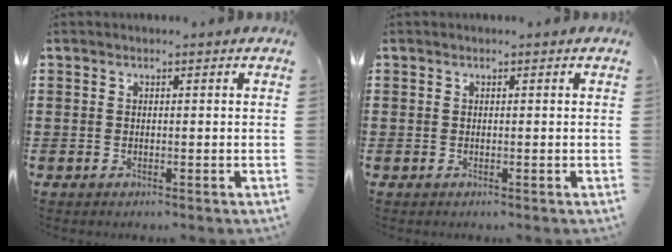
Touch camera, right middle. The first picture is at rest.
{"total": 0.0}